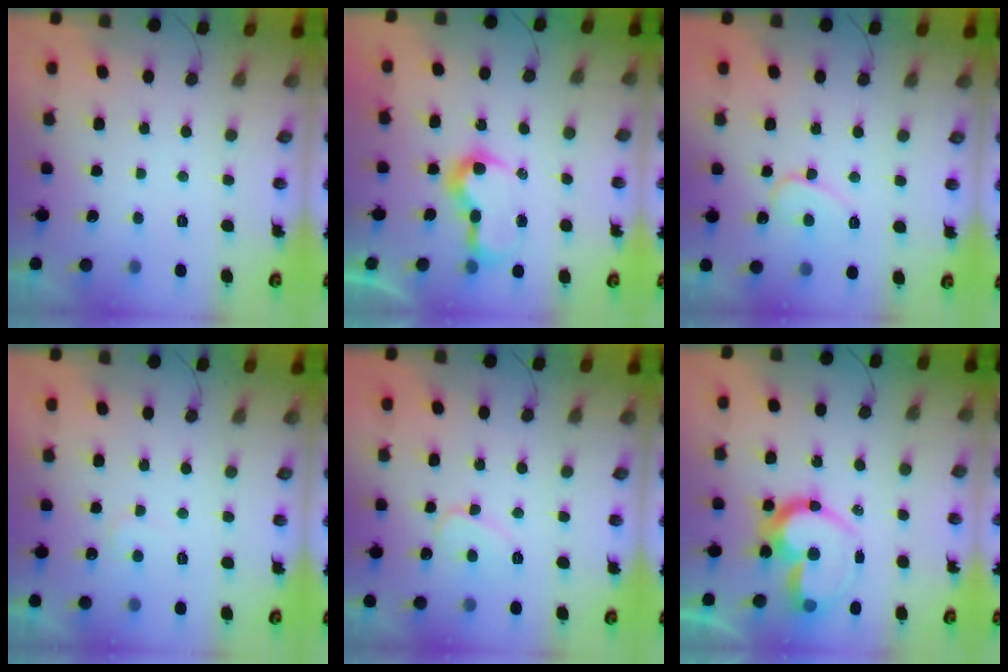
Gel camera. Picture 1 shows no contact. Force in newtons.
{"total": 8.0, "press": 8.0, "slide": 0.2}
{"total": 8.3, "press": 8.3, "slide": 0.9}
{"total": 5.4, "press": 5.4, "slide": 0.4}
{"total": 6.8, "press": 6.8, "slide": 0.6}
{"total": 18.9, "press": 18.8, "slide": 1.9}